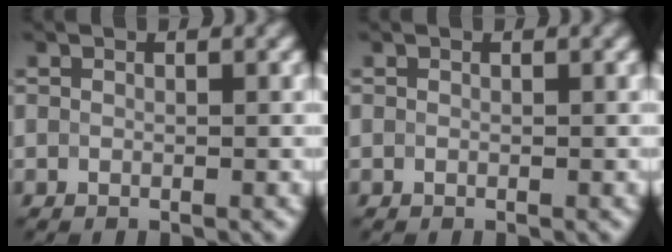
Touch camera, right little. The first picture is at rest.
{"total": 0.0}